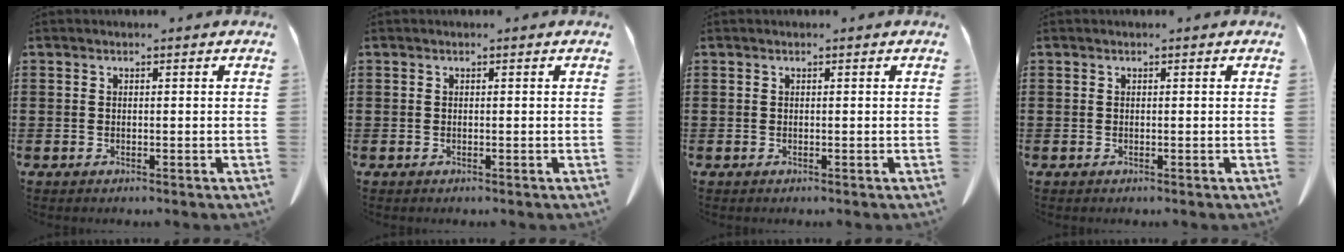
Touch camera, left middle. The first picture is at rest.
{"total": 0.0}
{"total": 0.0}
{"total": 0.0}